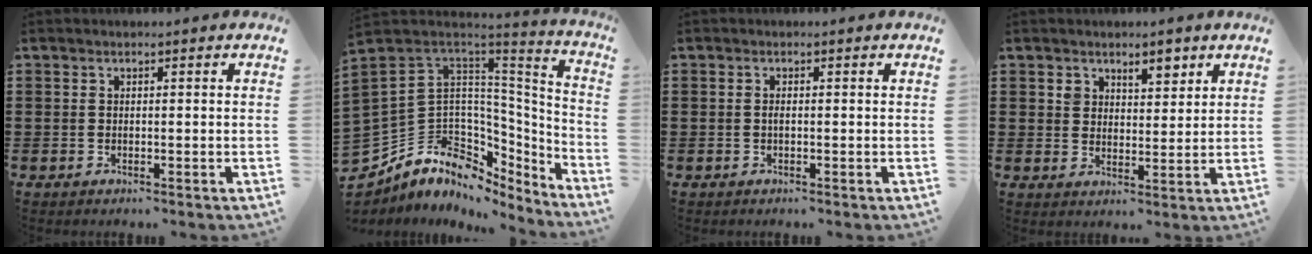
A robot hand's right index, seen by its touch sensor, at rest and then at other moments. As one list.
[{"total": 10.2, "force": [-1.3, 9.0, 4.5], "torque": [-0.135, -0.020, -0.018]}, {"total": 0.7, "force": [-0.2, 0.2, 0.7], "torque": [-0.015, -0.003, -0.003]}, {"total": 4.0, "force": [2.9, 2.5, 1.1], "torque": [-0.019, 0.005, 0.051]}]